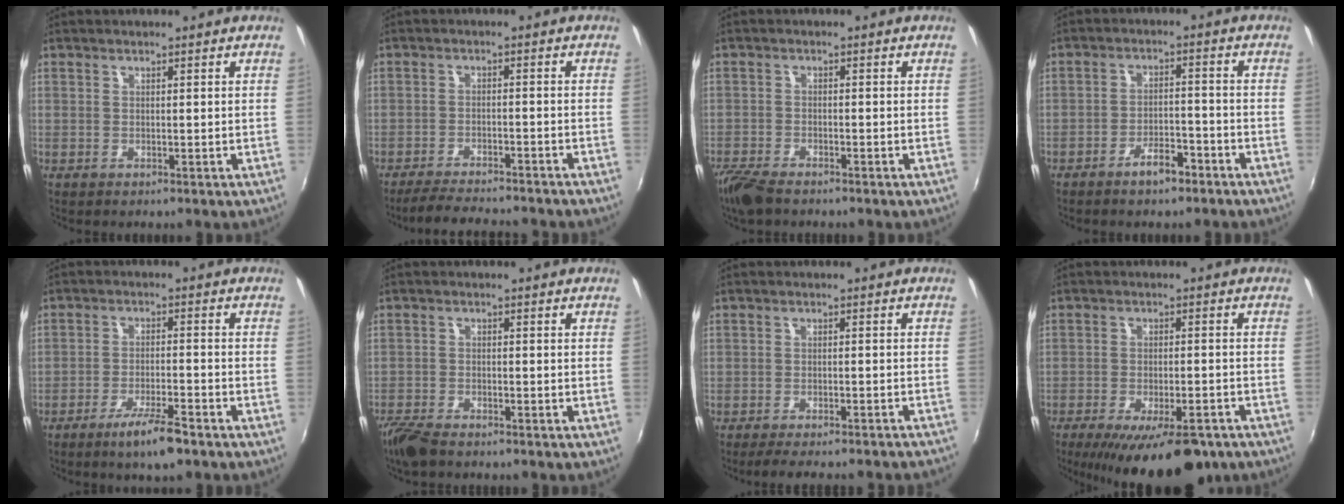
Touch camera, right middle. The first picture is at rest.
{"total": 10.4, "force": [-9.4, 1.2, 4.3], "torque": [-0.098, -0.014, -0.143]}
{"total": 6.0, "force": [-4.9, 1.7, 2.9], "torque": [-0.083, -0.023, -0.098]}
{"total": 5.1, "force": [-3.9, 1.8, 2.9], "torque": [-0.060, 0.005, -0.057]}
{"total": 6.9, "force": [-4.9, 1.0, 4.7], "torque": [-0.099, -0.004, -0.082]}
{"total": 5.5, "force": [-4.6, 1.5, 2.5], "torque": [-0.075, -0.020, -0.092]}
{"total": 11.1, "force": [-9.9, 0.8, 4.9], "torque": [-0.099, -0.020, -0.132]}
{"total": 16.6, "force": [-11.6, 5.7, 10.5], "torque": [-0.188, -0.038, -0.163]}